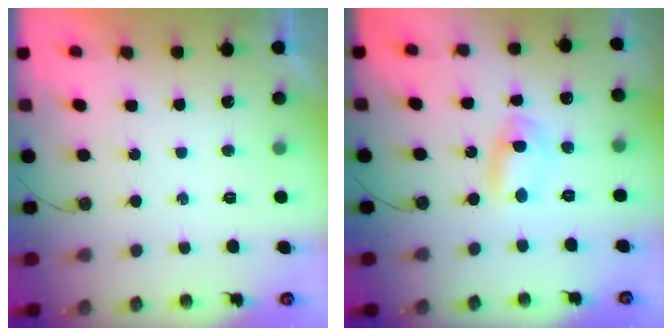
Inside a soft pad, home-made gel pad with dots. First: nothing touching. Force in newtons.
{"total": 2.7, "press": 2.5, "slide": 1.2}